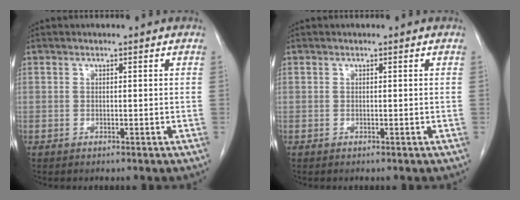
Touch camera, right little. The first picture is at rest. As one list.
[{"total": 0.0}]